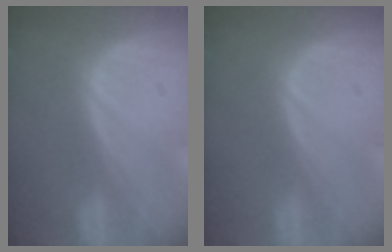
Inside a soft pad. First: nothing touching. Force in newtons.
{"total": 0.0}